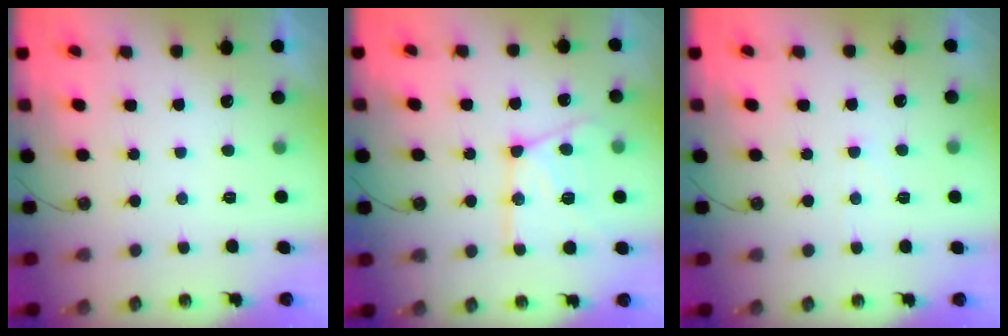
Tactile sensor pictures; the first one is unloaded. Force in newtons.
{"total": 17.5, "press": 17.3, "slide": 2.1}
{"total": 2.8, "press": 2.7, "slide": 0.4}